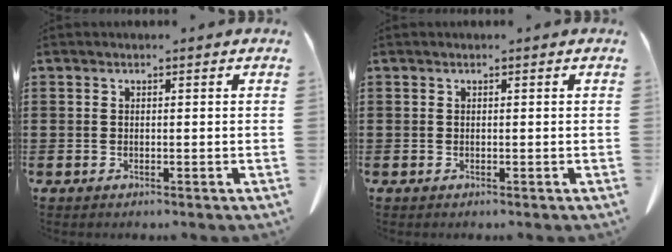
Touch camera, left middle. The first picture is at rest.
{"total": 0.0}